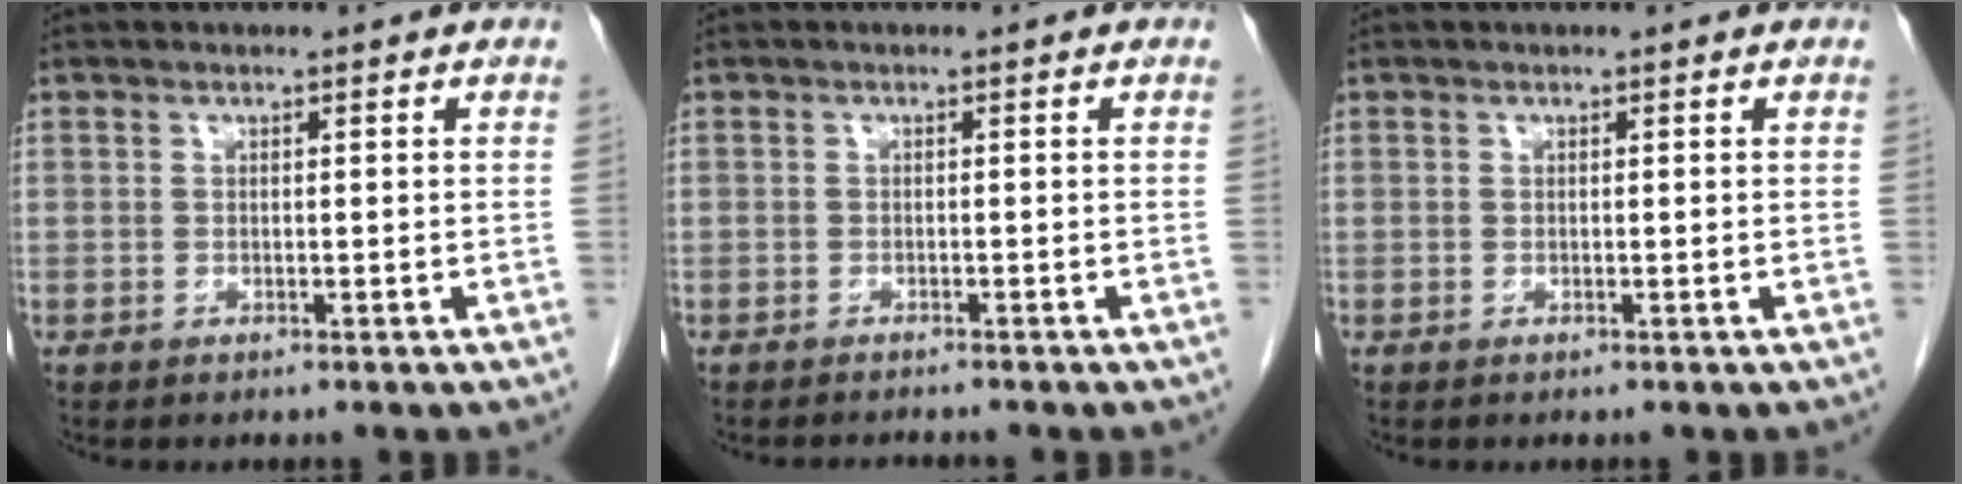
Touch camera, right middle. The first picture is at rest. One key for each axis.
{"total": 1.9, "fx": -1.9, "fy": -0.1, "fz": 0.4, "tx": -0.003, "ty": -0.005, "tz": -0.025}
{"total": 0.0}